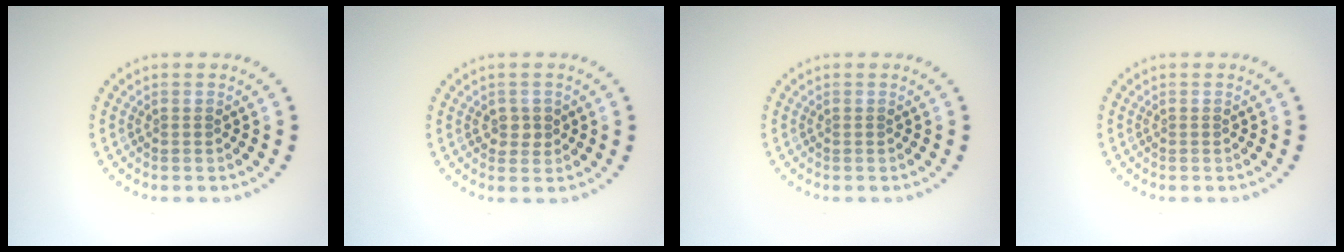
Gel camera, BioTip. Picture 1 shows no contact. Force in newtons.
{"total": 1.5, "press": 1.4, "slide": 0.6}
{"total": 0.0}
{"total": 0.0}